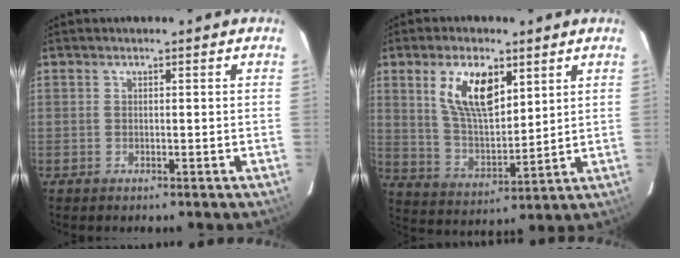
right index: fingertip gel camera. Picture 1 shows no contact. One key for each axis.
{"total": 12.0, "fx": 5.6, "fy": 5.5, "fz": 9.1, "tx": -0.167, "ty": 0.008, "tz": 0.116}